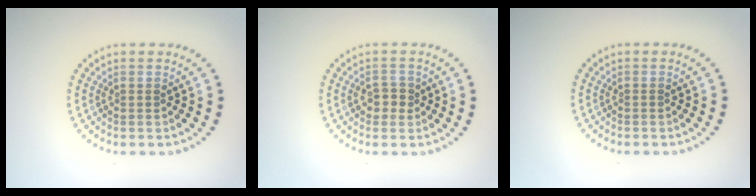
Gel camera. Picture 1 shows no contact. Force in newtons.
{"total": 1.8, "press": 1.7, "slide": 0.6}
{"total": 0.0}